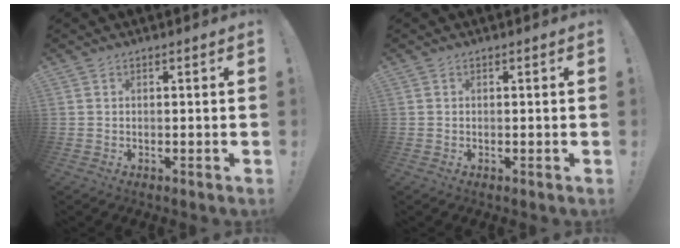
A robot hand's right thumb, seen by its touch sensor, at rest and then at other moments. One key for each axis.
{"total": 0.0}